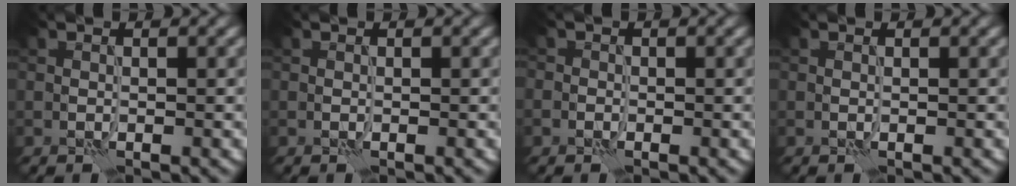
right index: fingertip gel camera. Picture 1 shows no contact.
{"total": 0.0}
{"total": 0.7, "force": [-0.3, 0.6, 0.0], "torque": [0.004, -0.001, -0.007]}
{"total": 0.0}